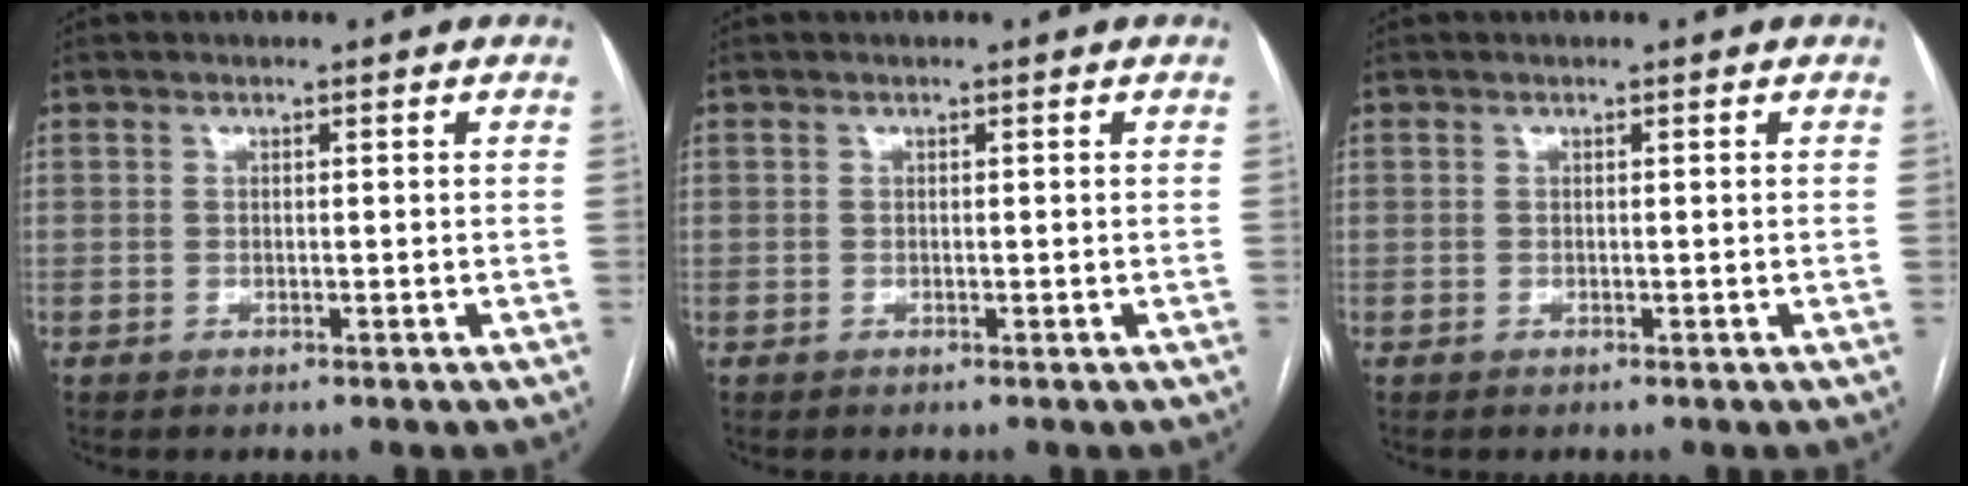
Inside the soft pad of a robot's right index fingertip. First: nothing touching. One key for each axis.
{"total": 0.0}
{"total": 0.0}